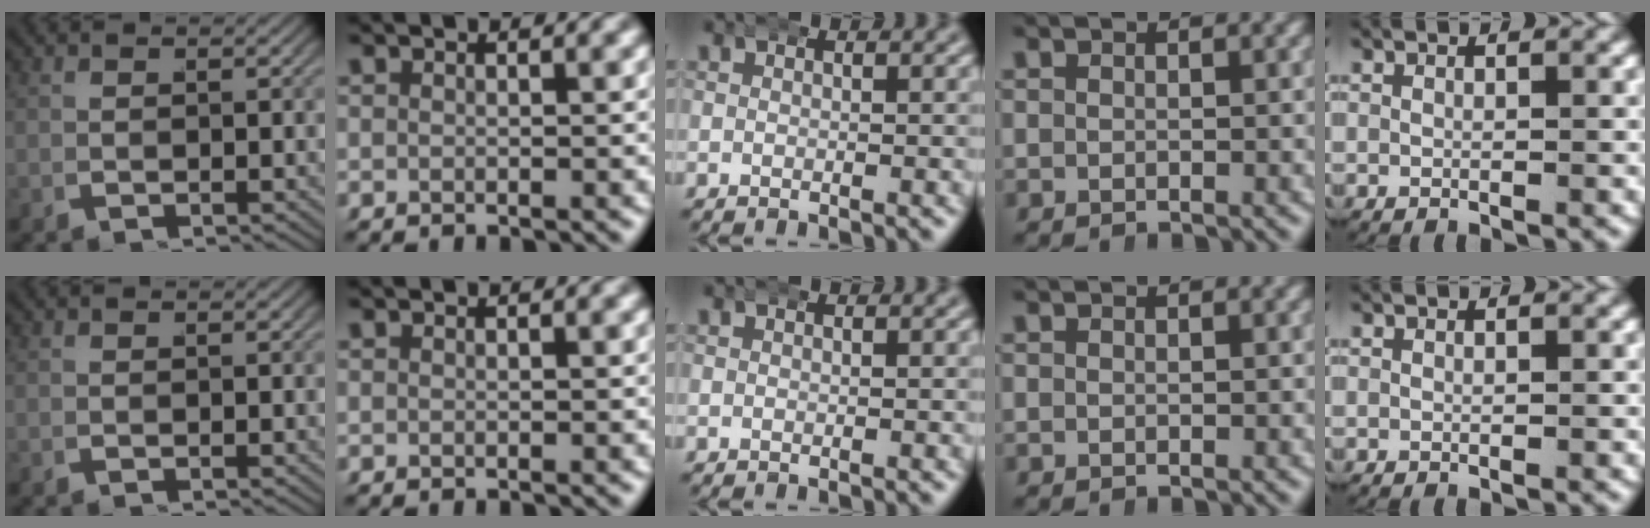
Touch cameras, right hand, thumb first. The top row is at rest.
{}